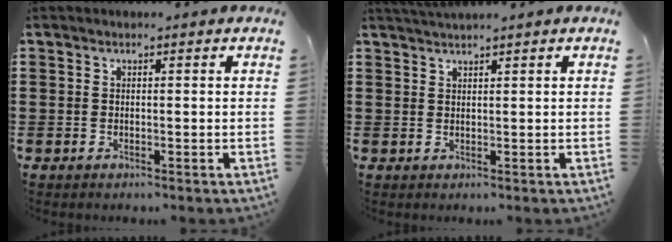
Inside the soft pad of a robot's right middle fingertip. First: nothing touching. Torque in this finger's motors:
{"motor_torque": [0.75, -1.39, 0.11, 0.04]}